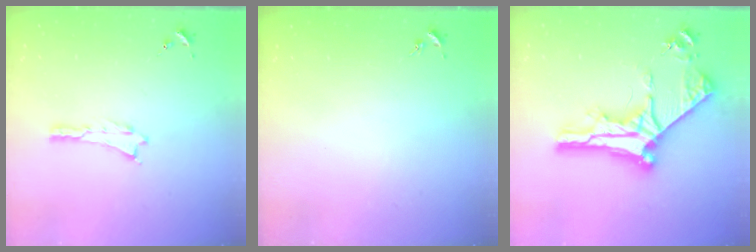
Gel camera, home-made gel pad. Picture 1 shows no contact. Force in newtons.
{"total": 0.0}
{"total": 10.5, "press": 10.5, "slide": 1.2}